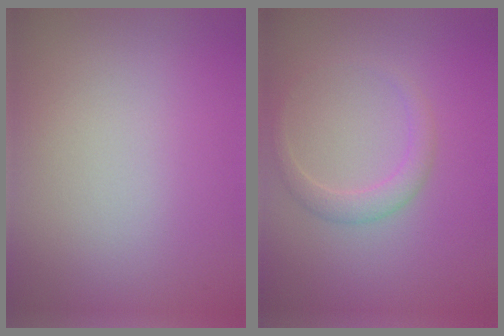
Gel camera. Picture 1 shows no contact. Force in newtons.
{"total": 1.9, "press": 1.9, "slide": 0.0}